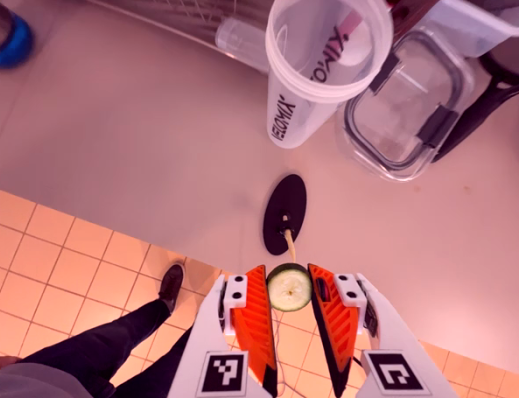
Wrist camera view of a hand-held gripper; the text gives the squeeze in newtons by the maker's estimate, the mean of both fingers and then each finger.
{"total": 8.3, "left": 8.0, "right": 8.5}